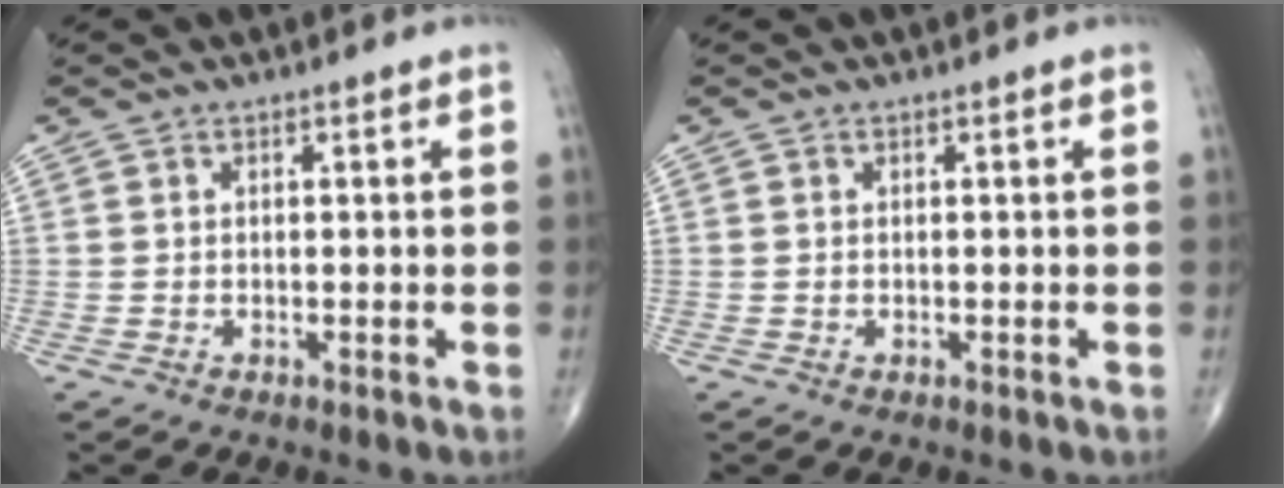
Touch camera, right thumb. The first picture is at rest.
{"total": 0.0}